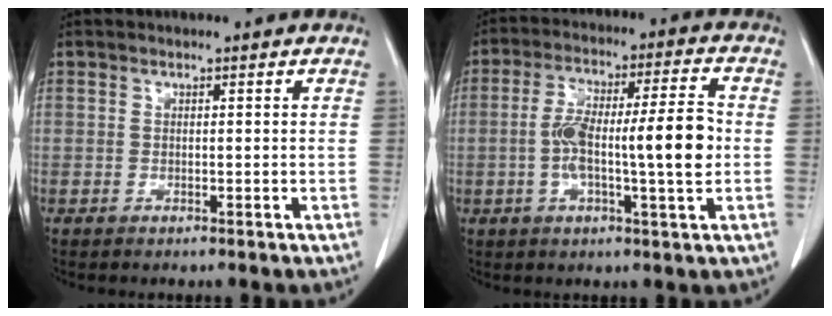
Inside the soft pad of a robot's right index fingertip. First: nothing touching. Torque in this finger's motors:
{"motor_torque": [1.36, -0.28, 0.41, 0.17]}